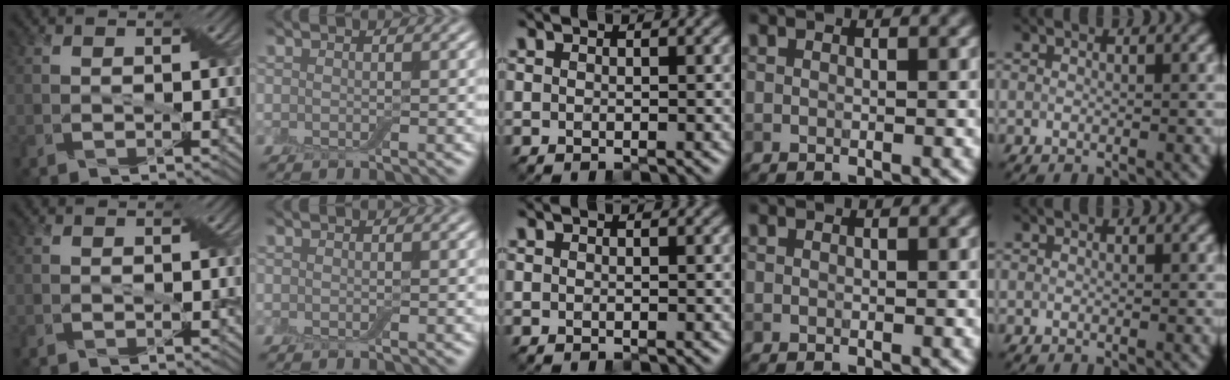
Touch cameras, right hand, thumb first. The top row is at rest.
{}